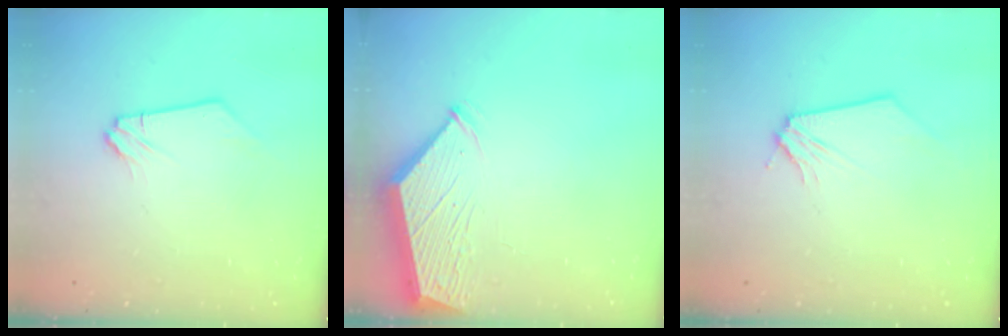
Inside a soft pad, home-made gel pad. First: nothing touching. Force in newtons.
{"total": 3.0, "press": 3.0, "slide": 0.3}
{"total": 0.0}